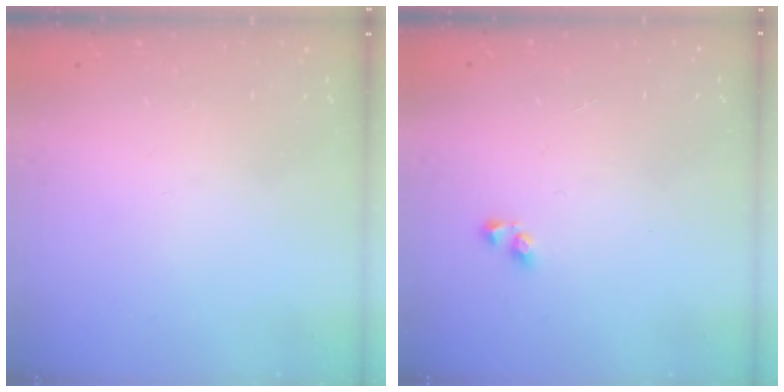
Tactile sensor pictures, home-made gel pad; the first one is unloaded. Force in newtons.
{"total": 2.9, "press": 2.9, "slide": 0.2}